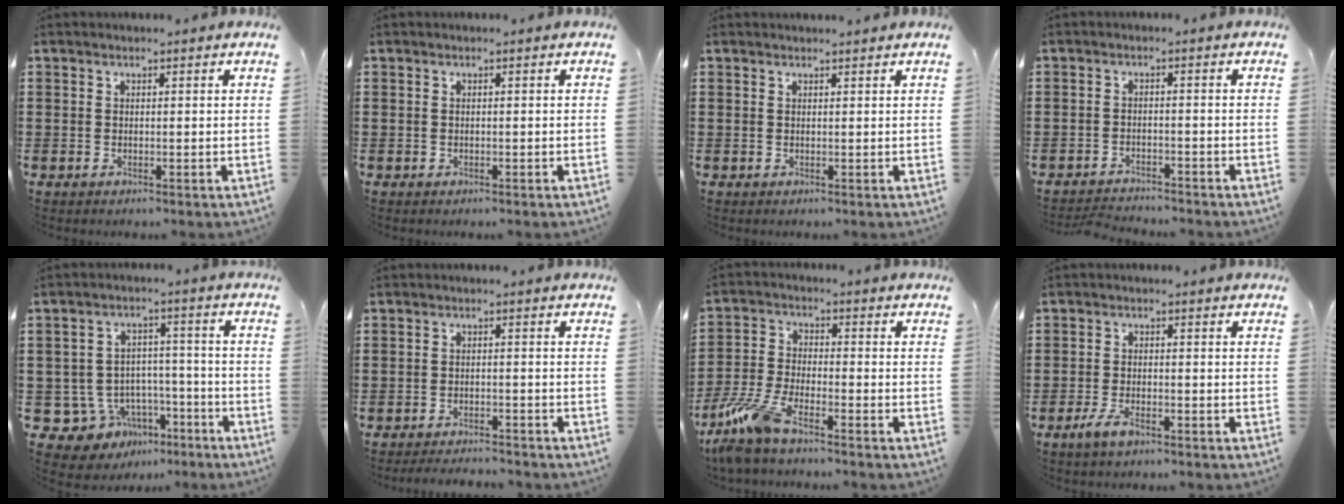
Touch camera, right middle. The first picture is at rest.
{"total": 0.0}
{"total": 0.7, "force": [0.7, 0.0, 0.1], "torque": [0.005, -0.004, 0.011]}
{"total": 2.3, "force": [-2.2, 0.2, -0.1], "torque": [-0.007, -0.001, -0.049]}
{"total": 7.2, "force": [-4.4, 5.6, 1.6], "torque": [-0.059, 0.019, -0.081]}
{"total": 2.5, "force": [-2.5, 0.1, 0.2], "torque": [-0.008, -0.001, -0.053]}
{"total": 8.0, "force": [-6.1, 1.4, 4.9], "torque": [-0.131, -0.015, -0.124]}
{"total": 3.2, "force": [-2.0, 1.0, 2.2], "torque": [-0.059, -0.005, -0.043]}